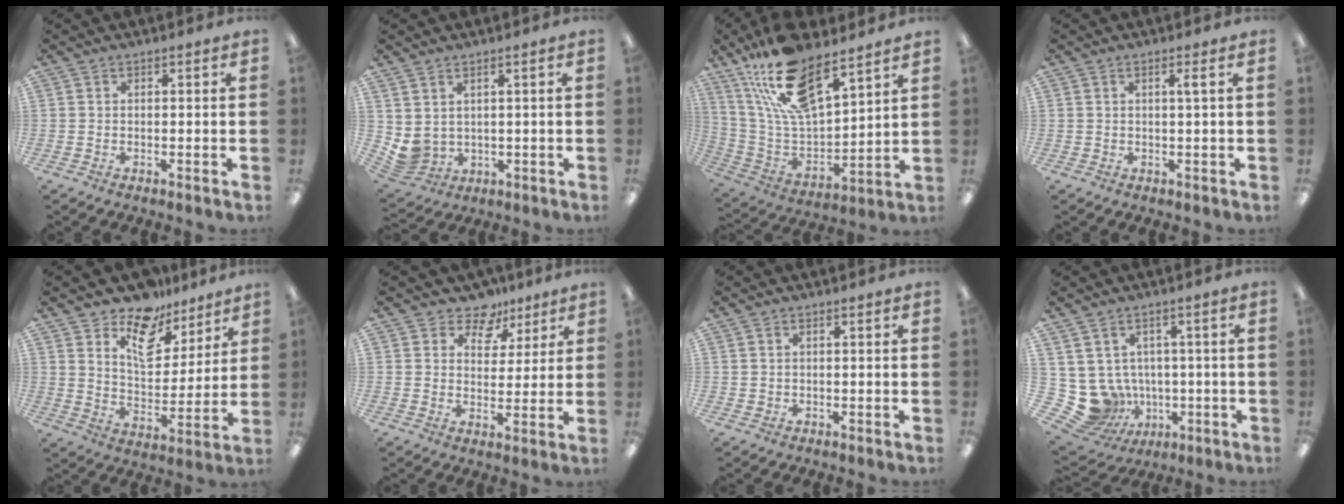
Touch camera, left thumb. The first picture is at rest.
{"total": 3.8, "force": [1.7, 3.0, 1.5], "torque": [-0.055, -0.020, 0.030]}
{"total": 19.6, "force": [14.5, 6.6, 11.3], "torque": [-0.221, -0.083, 0.260]}
{"total": 1.2, "force": [0.3, -0.4, 1.1], "torque": [-0.020, -0.004, 0.003]}
{"total": 13.0, "force": [9.6, 7.0, 5.2], "torque": [-0.085, -0.062, 0.178]}
{"total": 8.6, "force": [6.5, 5.2, 2.0], "torque": [-0.031, -0.047, 0.120]}
{"total": 0.5, "force": [0.2, 0.5, 0.0], "torque": [0.000, 0.002, 0.004]}
{"total": 9.9, "force": [-1.4, 9.4, 2.8], "torque": [-0.089, -0.012, -0.011]}